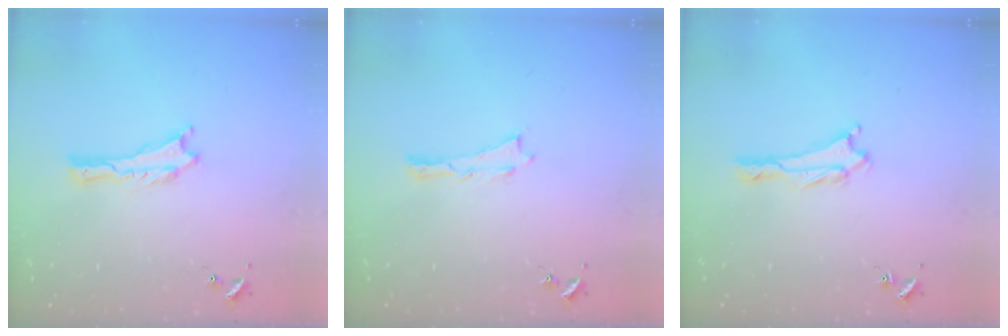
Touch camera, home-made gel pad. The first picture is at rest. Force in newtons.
{"total": 0.0}
{"total": 1.4, "press": 1.4, "slide": 0.2}